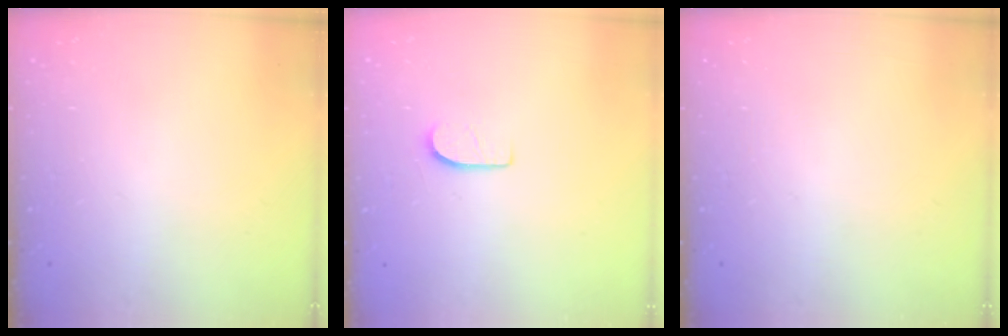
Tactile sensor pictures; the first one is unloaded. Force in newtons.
{"total": 6.3, "press": 6.3, "slide": 0.7}
{"total": 0.0}